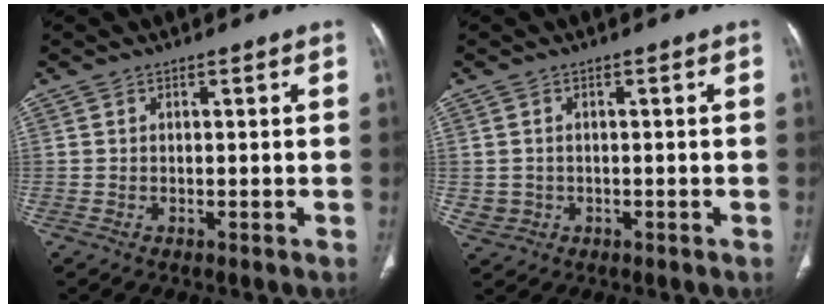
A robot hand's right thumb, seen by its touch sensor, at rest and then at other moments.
{"total": 2.5, "force": [-0.2, 2.4, 0.7], "torque": [-0.005, 0.007, 0.005]}